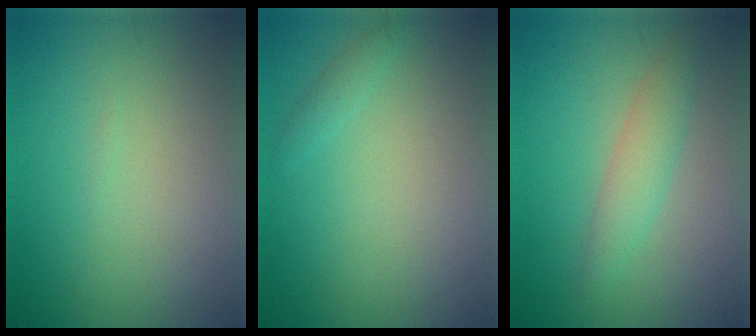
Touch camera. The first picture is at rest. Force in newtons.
{"total": 0.8, "press": 0.8, "slide": 0.0}
{"total": 2.4, "press": 2.4, "slide": 0.0}